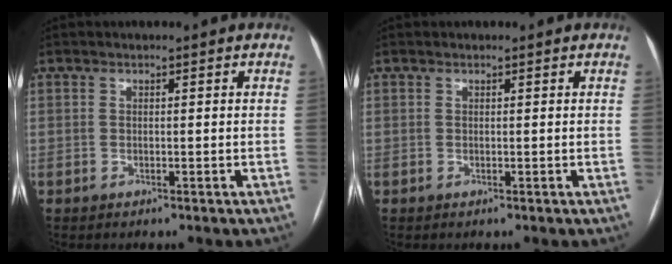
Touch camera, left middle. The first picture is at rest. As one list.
[{"total": 0.0}]